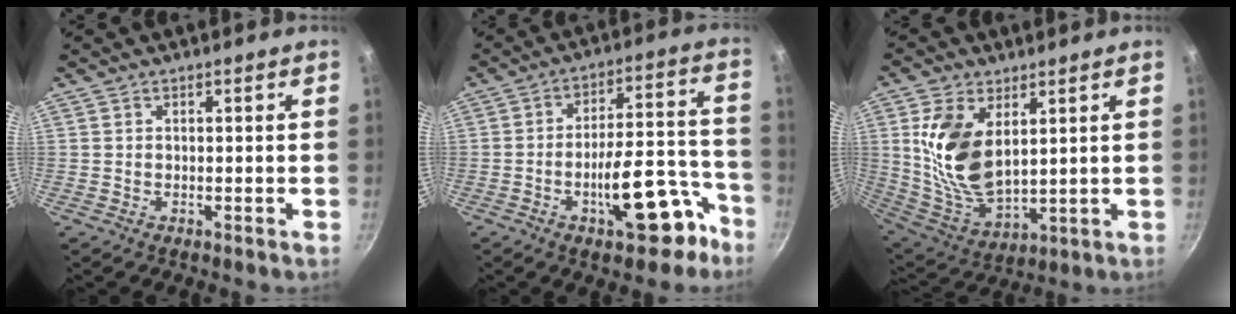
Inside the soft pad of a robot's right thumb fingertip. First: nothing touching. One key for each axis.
{"total": 15.6, "fx": -7.8, "fy": 6.4, "fz": 11.9, "tx": -0.127, "ty": 0.075, "tz": -0.107}
{"total": 14.9, "fx": 4.0, "fy": 8.5, "fz": 11.6, "tx": -0.220, "ty": -0.034, "tz": 0.091}